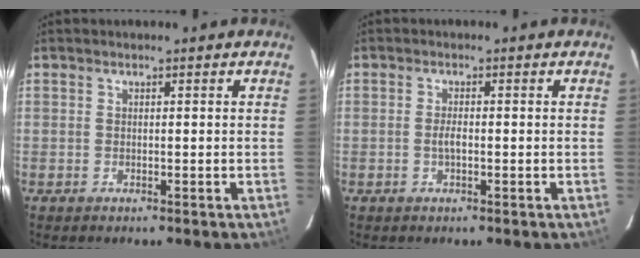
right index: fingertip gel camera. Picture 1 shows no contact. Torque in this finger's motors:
{"motor_torque": [0.35, -0.01, 0.23, 0.05]}